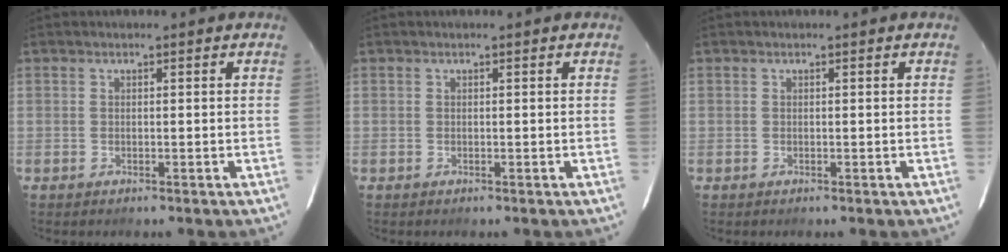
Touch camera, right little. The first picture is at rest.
{"total": 0.0}
{"total": 0.0}